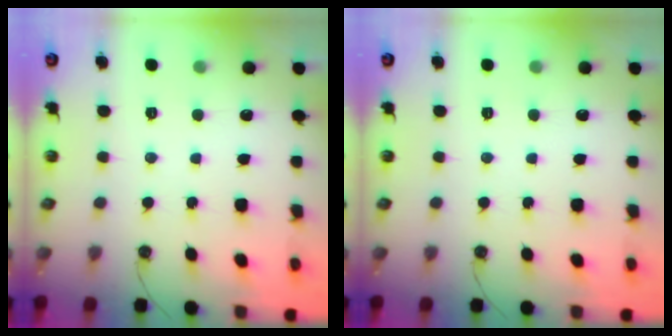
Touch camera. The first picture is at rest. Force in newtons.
{"total": 0.0}